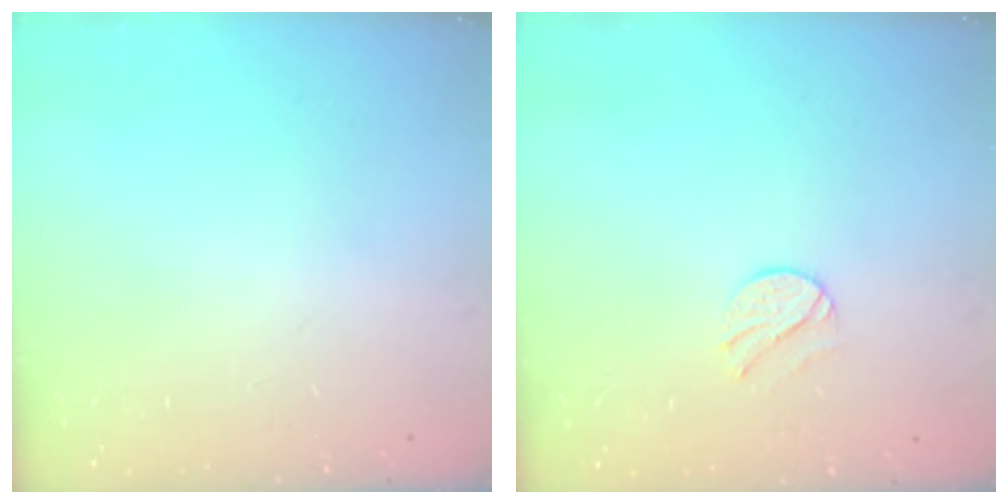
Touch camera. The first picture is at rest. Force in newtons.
{"total": 5.5, "press": 5.4, "slide": 0.6}